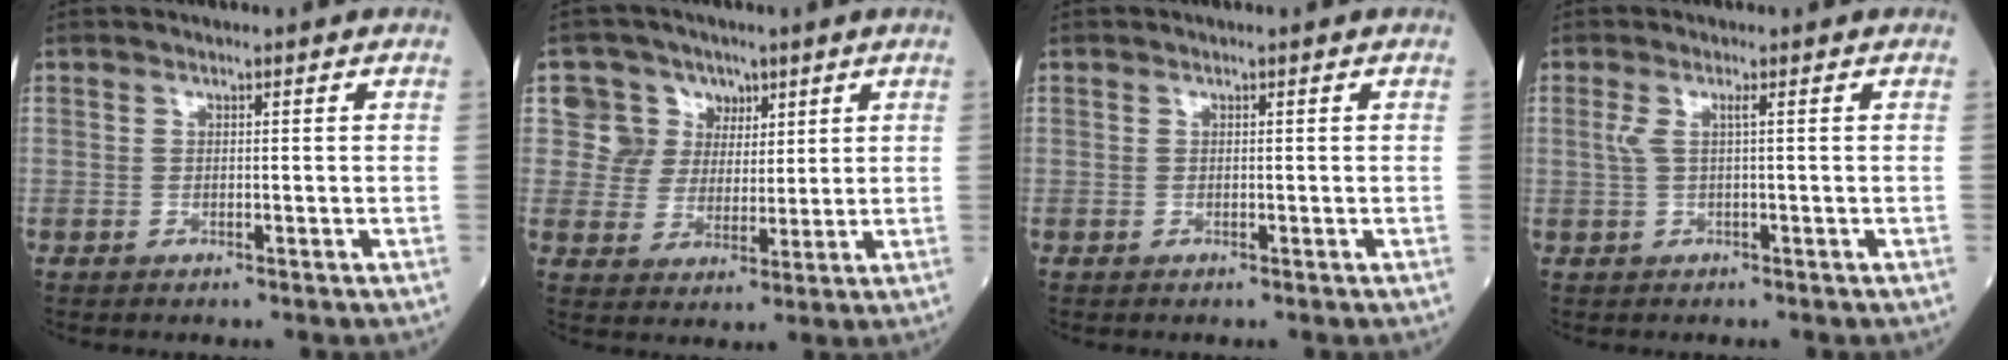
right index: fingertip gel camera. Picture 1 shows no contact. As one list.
[{"total": 7.3, "force": [2.9, 6.7, 0.4], "torque": [0.001, 0.017, 0.053]}, {"total": 0.0}, {"total": 1.7, "force": [0.4, -0.1, 1.6], "torque": [-0.046, 0.011, 0.010]}]